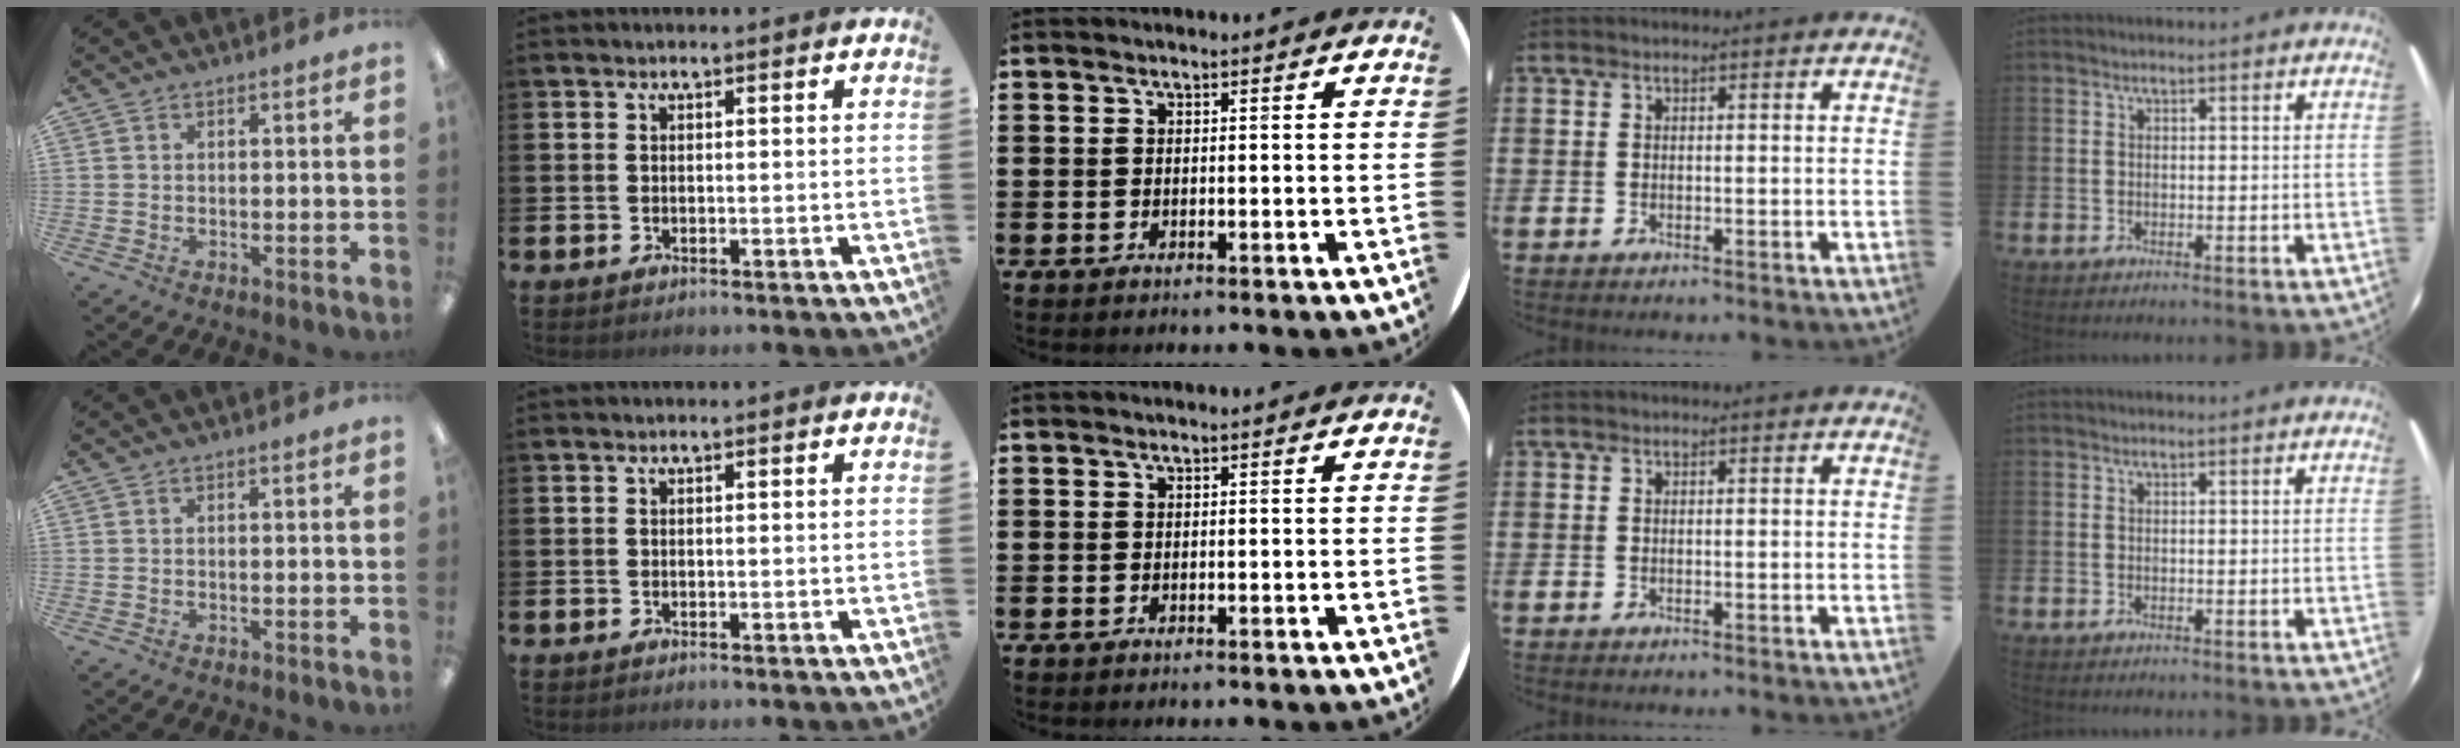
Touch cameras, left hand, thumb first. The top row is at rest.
{}